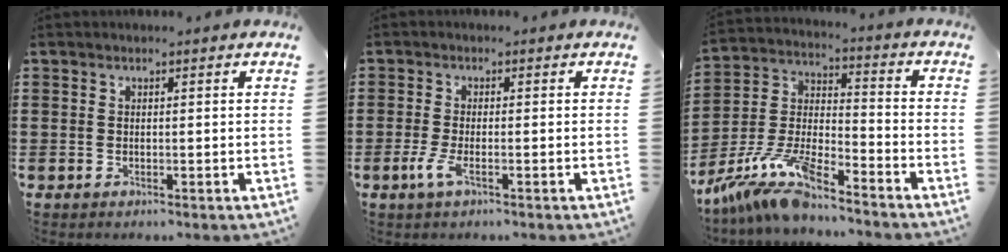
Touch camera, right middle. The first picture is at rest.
{"total": 3.0, "force": [-1.4, 0.8, 2.5], "torque": [-0.063, -0.007, -0.033]}
{"total": 10.5, "force": [-9.1, 1.3, 5.0], "torque": [-0.122, 0.002, -0.189]}